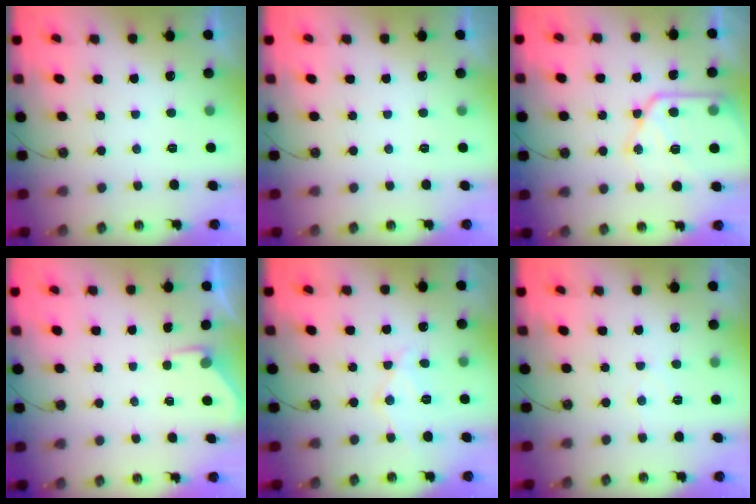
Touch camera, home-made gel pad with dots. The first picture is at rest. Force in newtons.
{"total": 0.0}
{"total": 16.0, "press": 16.0, "slide": 1.5}
{"total": 2.7, "press": 2.6, "slide": 0.5}
{"total": 11.3, "press": 11.3, "slide": 1.1}
{"total": 4.3, "press": 4.3, "slide": 0.5}